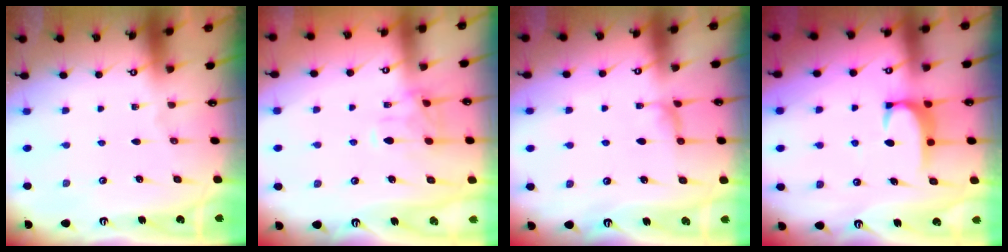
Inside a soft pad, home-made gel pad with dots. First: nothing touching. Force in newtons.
{"total": 2.8, "press": 2.5, "slide": 1.3}
{"total": 1.7, "press": 1.5, "slide": 0.8}
{"total": 2.0, "press": 1.9, "slide": 0.5}